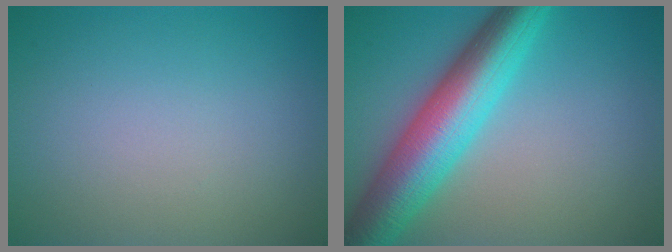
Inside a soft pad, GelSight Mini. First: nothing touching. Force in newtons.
{"total": 9.2, "press": 9.2, "slide": 0.2}